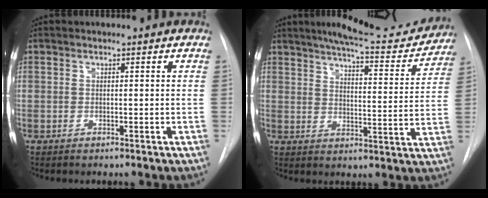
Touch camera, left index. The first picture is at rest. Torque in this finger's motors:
{"motor_torque": [0.97, -1.16, 0.09, 0.01]}